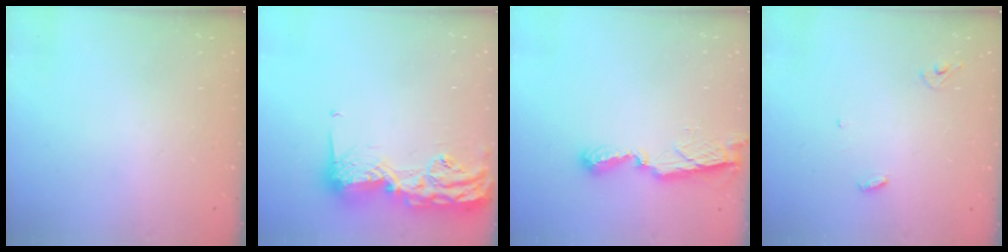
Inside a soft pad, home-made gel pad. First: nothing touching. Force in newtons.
{"total": 17.7, "press": 17.6, "slide": 0.9}
{"total": 7.5, "press": 7.5, "slide": 0.5}
{"total": 3.7, "press": 3.6, "slide": 0.3}